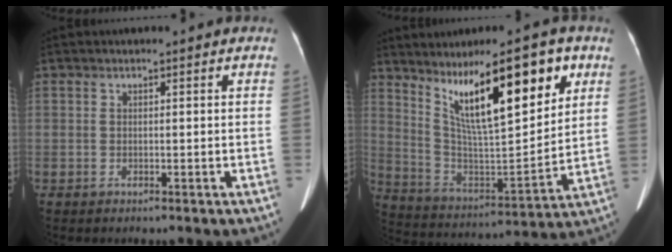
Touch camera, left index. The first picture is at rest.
{"total": 17.7, "force": [9.6, 3.8, 14.4], "torque": [-0.238, 0.005, 0.176]}